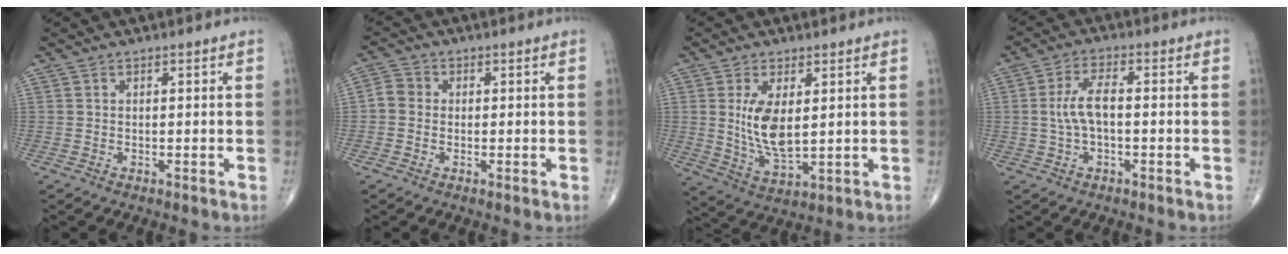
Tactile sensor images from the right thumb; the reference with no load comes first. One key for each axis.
{"total": 3.0, "fx": -0.3, "fy": 2.7, "fz": 1.3, "tx": -0.016, "ty": 0.008, "tz": -0.015}
{"total": 8.9, "fx": 1.6, "fy": 3.9, "fz": 7.9, "tx": -0.149, "ty": -0.024, "tz": 0.043}
{"total": 6.0, "fx": -0.3, "fy": 2.7, "fz": 5.4, "tx": -0.117, "ty": 0.019, "tz": -0.009}